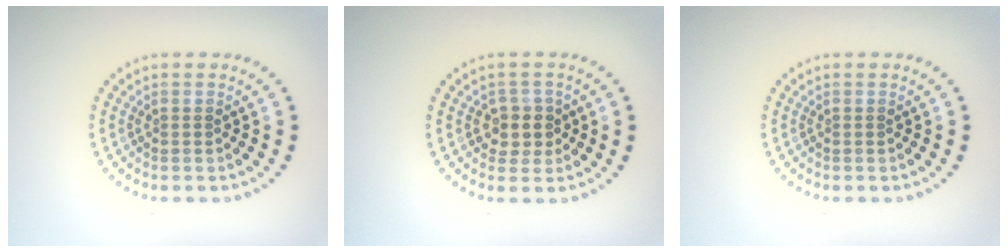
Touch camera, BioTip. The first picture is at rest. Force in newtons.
{"total": 2.3, "press": 2.0, "slide": 1.0}
{"total": 0.0}